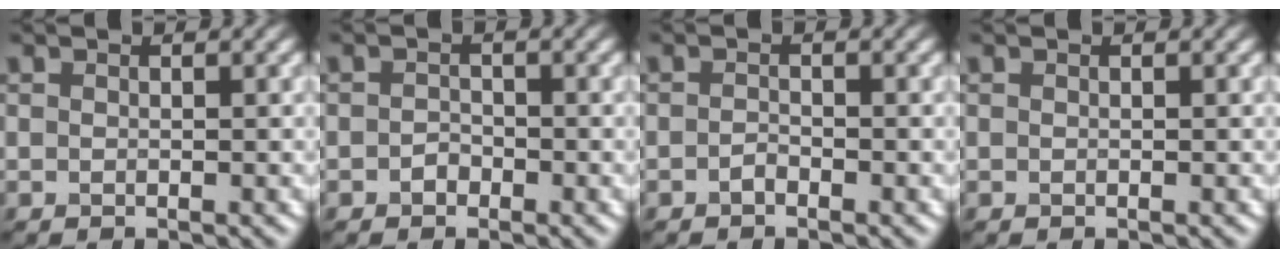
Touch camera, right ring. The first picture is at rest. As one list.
[{"total": 1.0, "force": [-0.5, 0.8, 0.4], "torque": [-0.006, 0.000, -0.011]}, {"total": 0.7, "force": [-0.5, 0.3, 0.4], "torque": [-0.009, 0.001, -0.012]}, {"total": 0.0}]